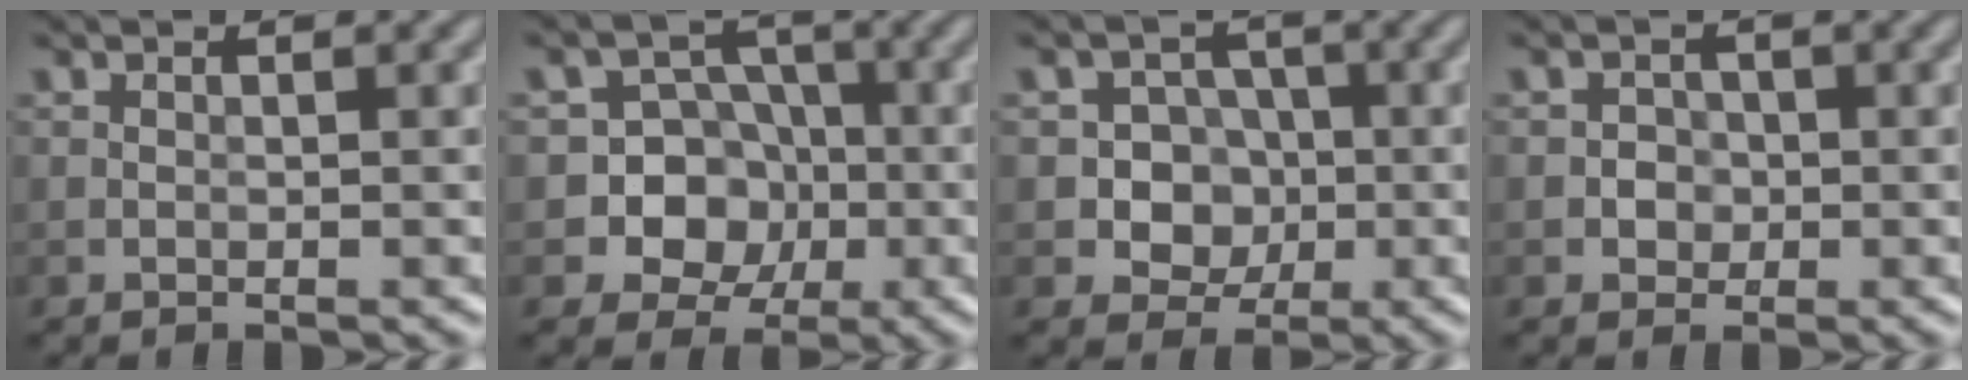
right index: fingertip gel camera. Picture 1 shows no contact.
{"total": 7.1, "force": [-1.4, 6.6, 2.0], "torque": [-0.020, 0.023, -0.052]}
{"total": 4.7, "force": [-0.7, 4.2, 1.8], "torque": [-0.003, 0.005, -0.030]}
{"total": 1.6, "force": [-0.2, 1.5, 0.5], "torque": [0.008, -0.002, -0.007]}